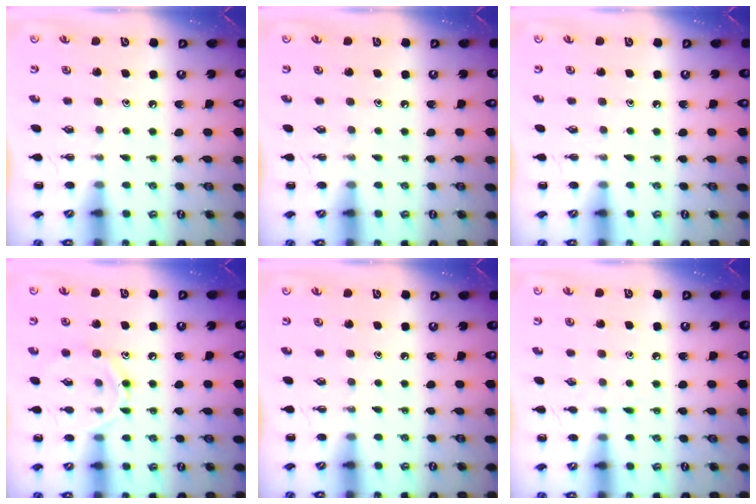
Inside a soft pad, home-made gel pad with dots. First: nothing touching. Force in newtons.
{"total": 0.0}
{"total": 0.0}
{"total": 8.8, "press": 8.8, "slide": 0.7}
{"total": 0.0}
{"total": 4.4, "press": 4.1, "slide": 1.6}